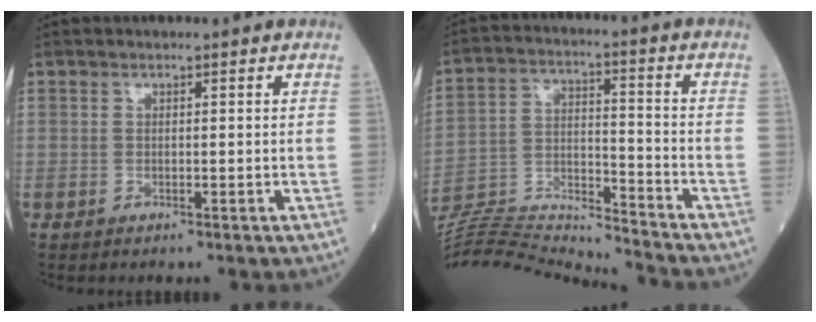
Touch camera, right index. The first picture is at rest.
{"total": 18.0, "force": [-17.7, -1.0, 3.4], "torque": [-0.060, 0.018, -0.292]}